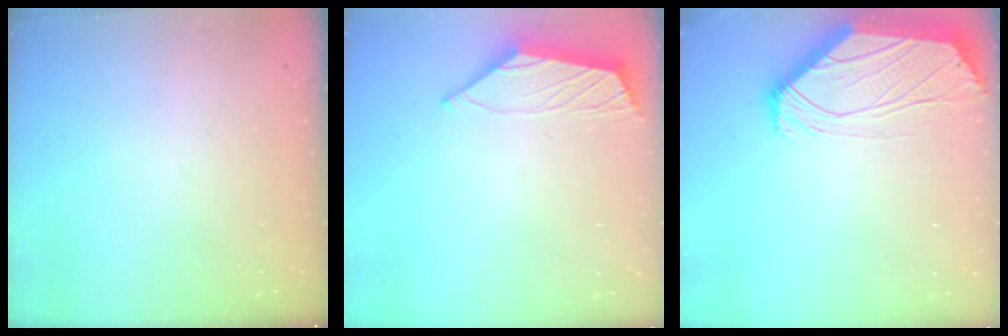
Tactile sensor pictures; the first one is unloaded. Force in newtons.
{"total": 2.4, "press": 2.4, "slide": 0.5}
{"total": 1.1, "press": 1.0, "slide": 0.6}